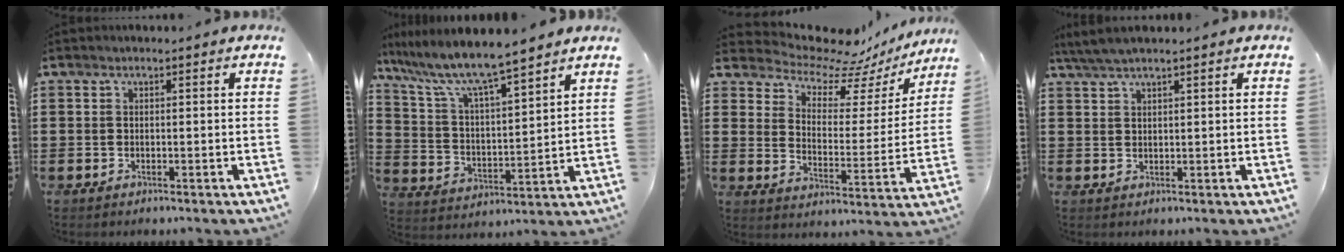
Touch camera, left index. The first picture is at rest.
{"total": 7.7, "force": [6.8, 0.3, 3.7], "torque": [-0.102, -0.041, 0.111]}
{"total": 8.2, "force": [7.5, 2.6, 2.2], "torque": [-0.062, -0.065, 0.124]}
{"total": 3.0, "force": [2.5, 0.1, 1.7], "torque": [-0.038, 0.001, 0.048]}